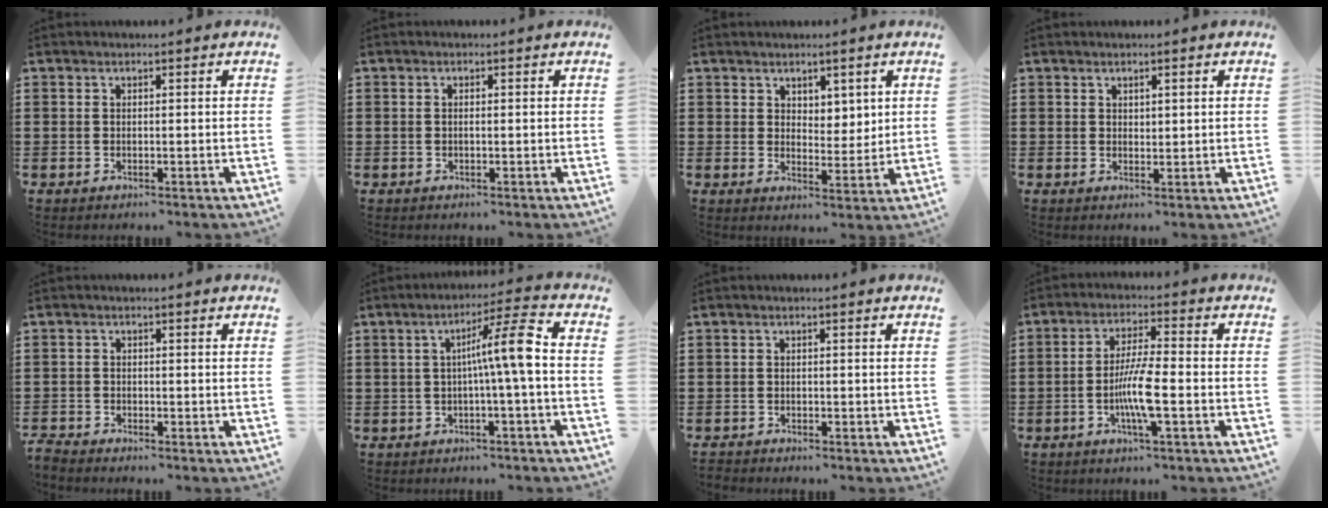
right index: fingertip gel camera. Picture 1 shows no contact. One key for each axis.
{"total": 0.6, "fx": -0.1, "fy": 0.1, "fz": 0.6, "tx": -0.012, "ty": -0.003, "tz": -0.001}
{"total": 3.8, "fx": 2.8, "fy": 2.5, "fz": 0.4, "tx": -0.012, "ty": 0.001, "tz": 0.052}
{"total": 1.0, "fx": 0.8, "fy": 0.5, "fz": 0.4, "tx": -0.009, "ty": 0.002, "tz": 0.015}
{"total": 1.5, "fx": -1.5, "fy": 0.0, "fz": 0.0, "tx": -0.003, "ty": -0.001, "tz": -0.033}
{"total": 8.4, "fx": -0.1, "fy": 0.2, "fz": 8.4, "tx": -0.139, "ty": -0.002, "tz": -0.015}
{"total": 0.8, "fx": -0.8, "fy": 0.1, "fz": -0.1, "tx": 0.001, "ty": 0.002, "tz": -0.018}
{"total": 7.4, "fx": -2.1, "fy": 1.0, "fz": 7.0, "tx": -0.145, "ty": -0.012, "tz": -0.045}